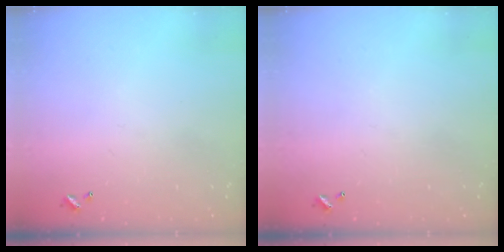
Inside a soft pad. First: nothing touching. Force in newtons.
{"total": 0.0}